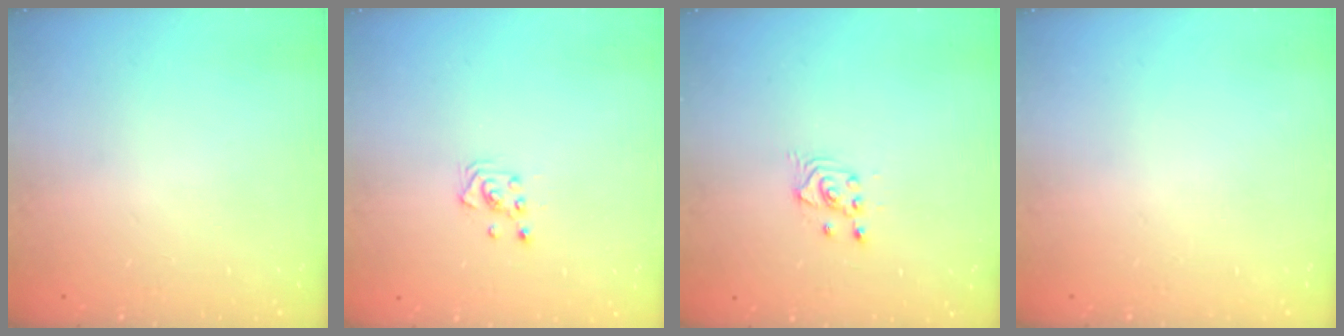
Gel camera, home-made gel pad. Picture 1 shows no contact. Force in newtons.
{"total": 2.9, "press": 2.8, "slide": 0.3}
{"total": 2.7, "press": 2.7, "slide": 0.2}
{"total": 0.0}